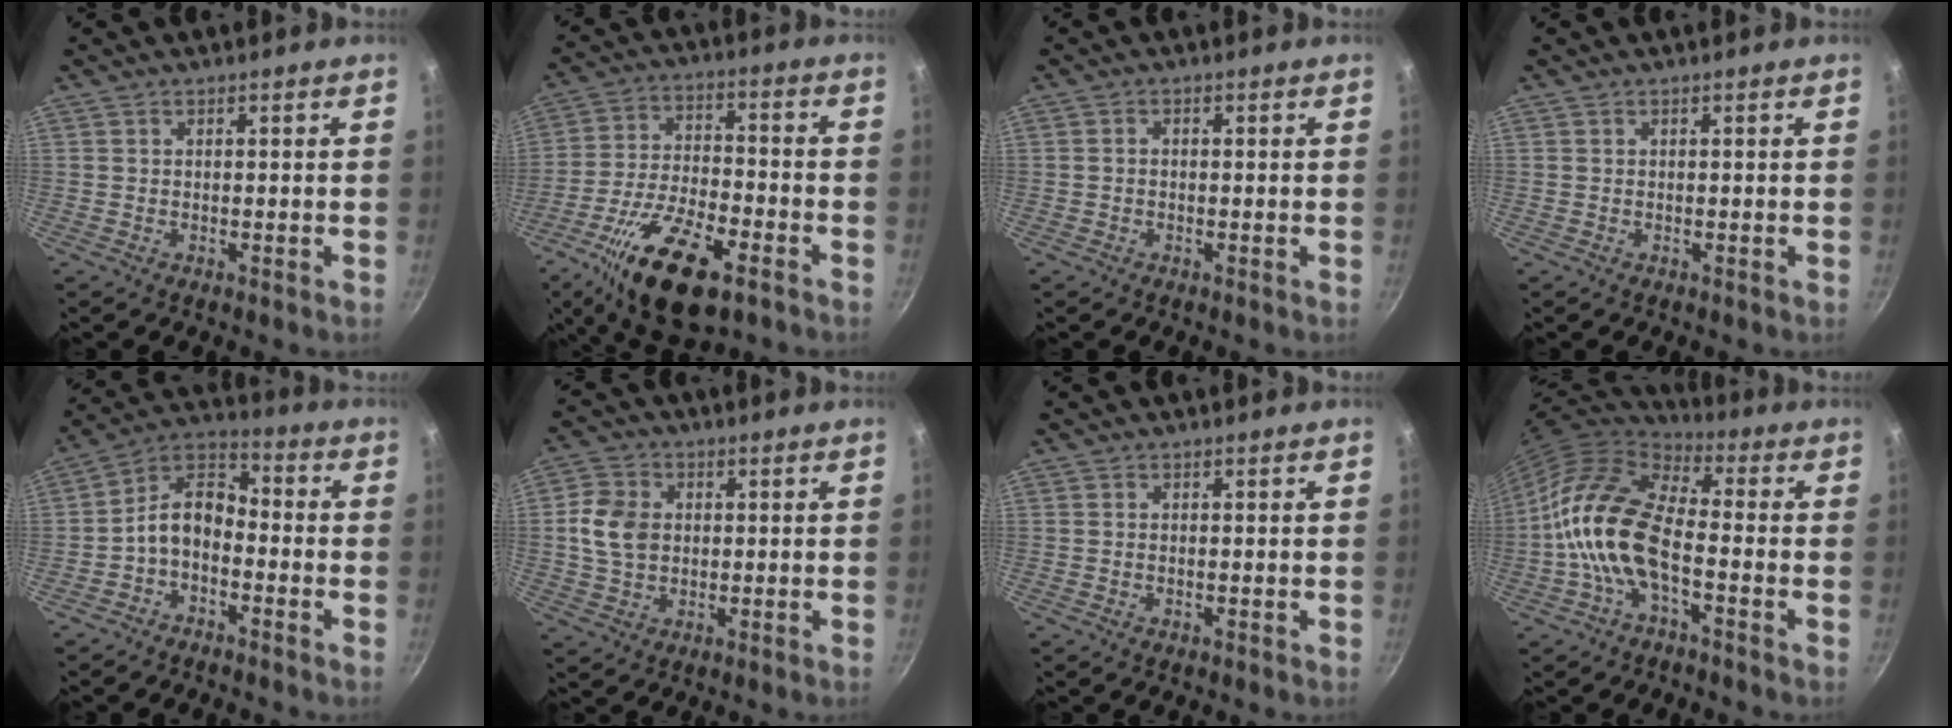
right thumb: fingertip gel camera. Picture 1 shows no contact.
{"total": 18.7, "force": [-9.7, 7.7, 14.1], "torque": [-0.243, 0.030, -0.173]}
{"total": 1.0, "force": [-0.2, 0.7, 0.6], "torque": [-0.013, 0.007, -0.005]}
{"total": 0.0}
{"total": 8.7, "force": [-3.0, 5.6, 5.9], "torque": [-0.097, 0.059, -0.073]}
{"total": 8.1, "force": [0.6, 6.3, 5.0], "torque": [-0.079, 0.004, 0.005]}
{"total": 0.6, "force": [-0.1, 0.3, 0.5], "torque": [-0.009, 0.001, -0.002]}
{"total": 15.2, "force": [-3.5, 7.6, 12.8], "torque": [-0.227, 0.035, -0.081]}